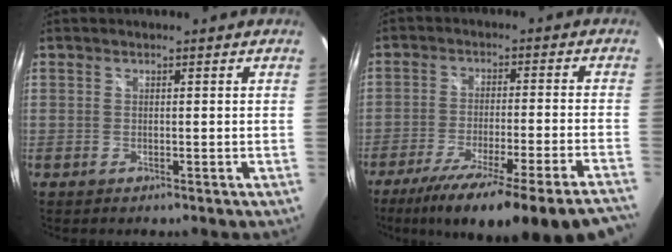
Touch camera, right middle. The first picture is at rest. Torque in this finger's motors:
{"motor_torque": [1.39, -0.75, 0.31, 0.21]}